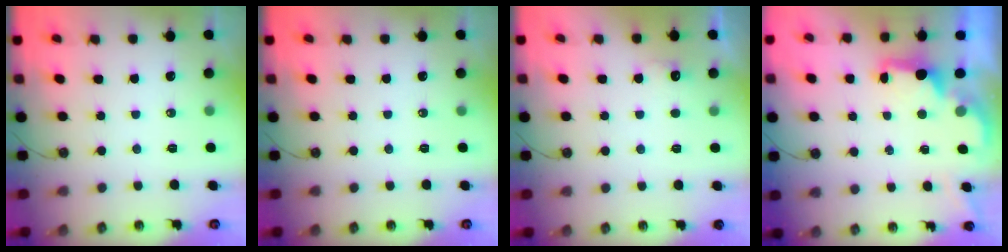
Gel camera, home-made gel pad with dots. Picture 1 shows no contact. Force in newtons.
{"total": 0.0}
{"total": 4.3, "press": 4.1, "slide": 1.2}
{"total": 2.1, "press": 1.9, "slide": 0.8}